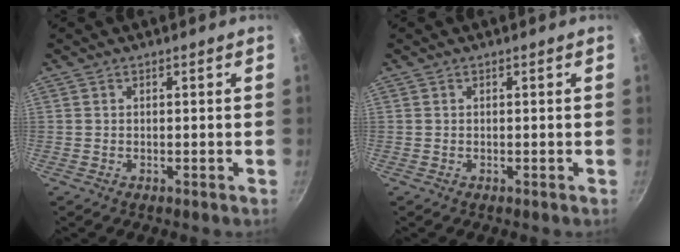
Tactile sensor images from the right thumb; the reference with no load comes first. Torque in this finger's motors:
{"motor_torque": [-0.25, 0.24, 0.00, 0.00, 0.04]}